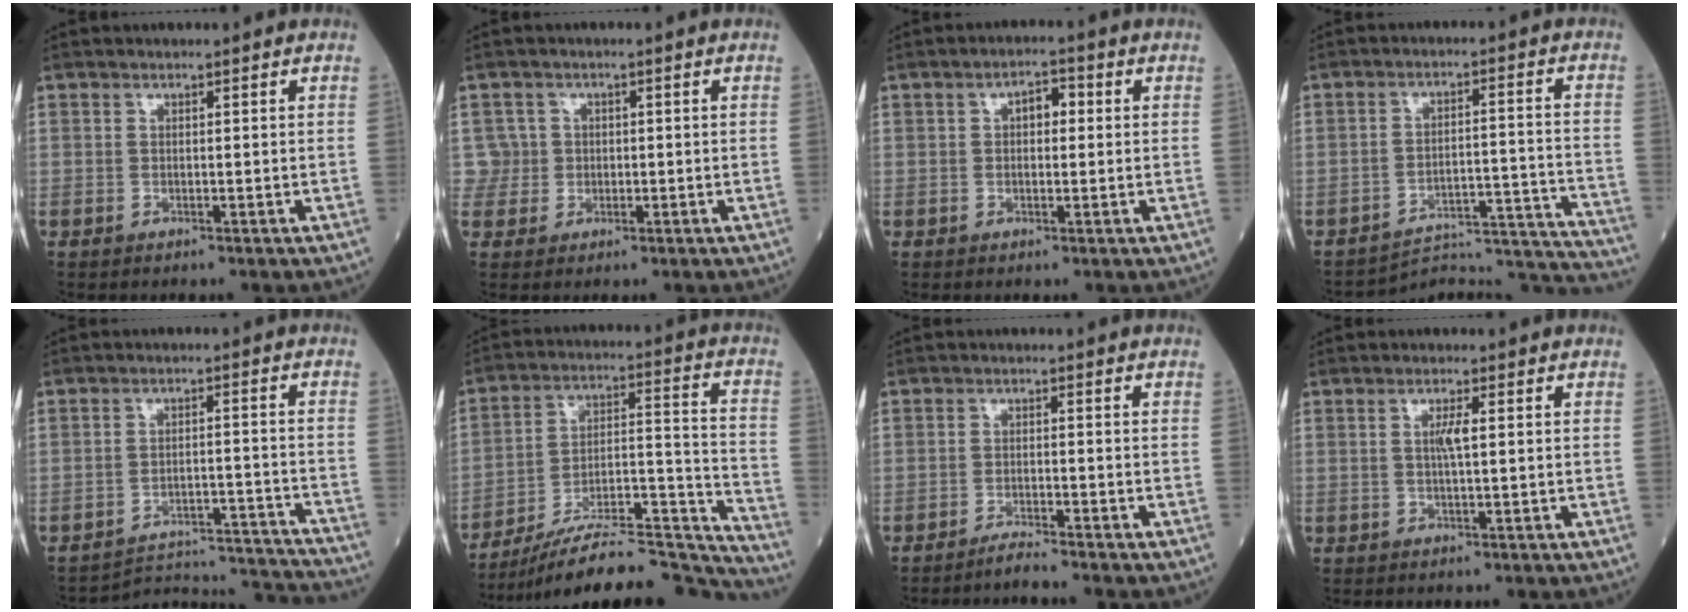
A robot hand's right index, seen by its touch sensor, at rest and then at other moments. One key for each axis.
{"total": 3.2, "fx": 0.5, "fy": 3.1, "fz": -0.7, "tx": 0.035, "ty": 0.007, "tz": 0.004}
{"total": 3.3, "fx": 0.6, "fy": 1.7, "fz": 2.7, "tx": -0.042, "ty": 0.016, "tz": 0.006}
{"total": 17.5, "fx": -17.5, "fy": -0.3, "fz": 0.4, "tx": 0.028, "ty": 0.036, "tz": -0.229}
{"total": 14.6, "fx": -14.6, "fy": -0.5, "fz": -0.1, "tx": 0.021, "ty": 0.027, "tz": -0.194}
{"total": 23.0, "fx": -21.5, "fy": 2.0, "fz": 7.9, "tx": -0.086, "ty": 0.033, "tz": -0.331}
{"total": 2.5, "fx": -2.4, "fy": -0.7, "fz": 0.5, "tx": -0.010, "ty": -0.006, "tz": -0.047}
{"total": 2.4, "fx": 0.4, "fy": 0.1, "fz": 2.4, "tx": -0.047, "ty": 0.000, "tz": 0.006}